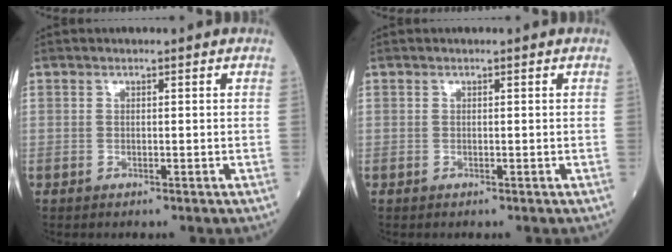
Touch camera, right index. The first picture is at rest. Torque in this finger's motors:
{"motor_torque": [0.00, 0.00, -0.03, 0.00]}